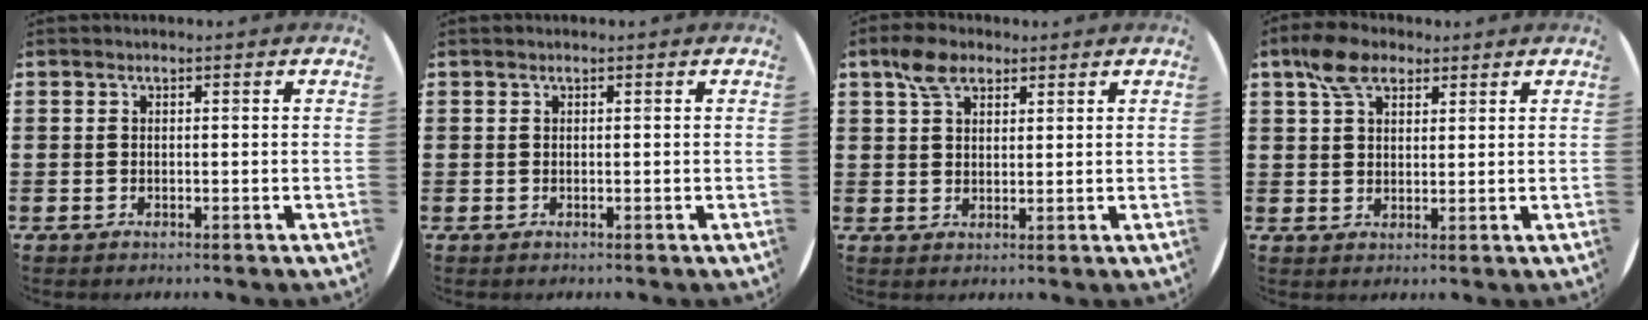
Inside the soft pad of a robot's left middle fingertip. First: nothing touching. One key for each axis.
{"total": 0.0}
{"total": 4.6, "fx": 3.2, "fy": 2.5, "fz": 2.2, "tx": -0.043, "ty": 0.005, "tz": 0.058}
{"total": 5.6, "fx": 3.8, "fy": 3.0, "fz": 2.7, "tx": -0.057, "ty": 0.007, "tz": 0.070}